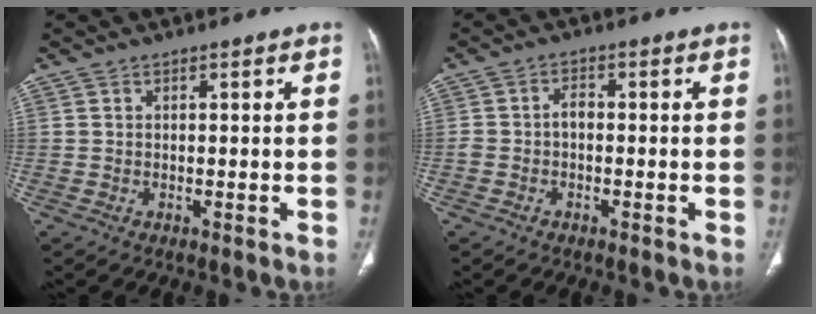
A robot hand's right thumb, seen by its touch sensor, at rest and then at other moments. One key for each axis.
{"total": 2.4, "fx": -0.5, "fy": 1.6, "fz": 1.7, "tx": -0.025, "ty": 0.013, "tz": -0.014}